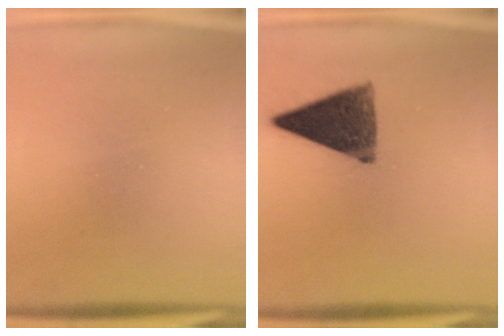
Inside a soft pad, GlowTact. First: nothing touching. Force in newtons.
{"total": 11.2}